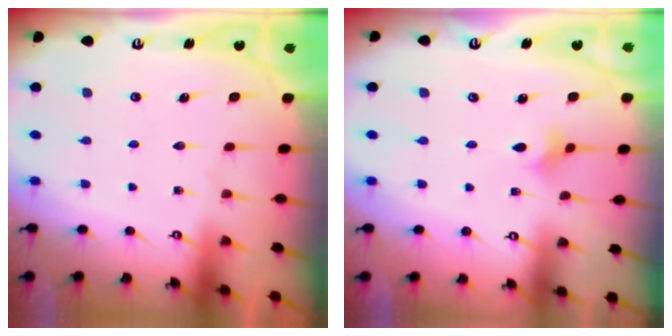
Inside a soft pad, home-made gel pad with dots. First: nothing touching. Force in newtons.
{"total": 2.6, "press": 2.5, "slide": 0.5}